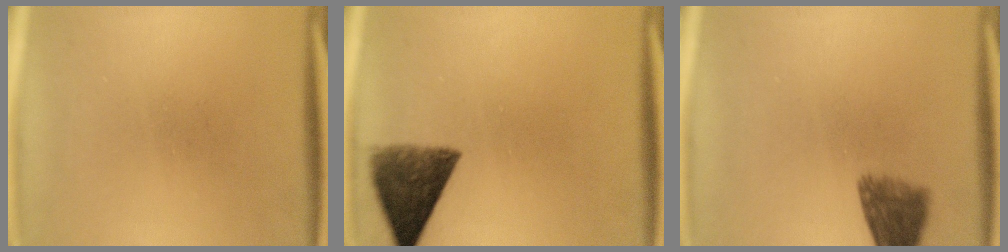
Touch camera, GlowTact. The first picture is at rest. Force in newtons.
{"total": 8.9}
{"total": 5.8}